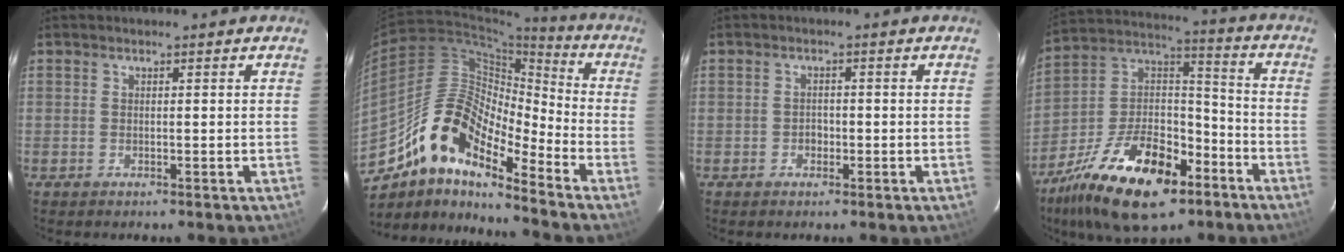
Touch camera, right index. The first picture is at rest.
{"total": 15.8, "force": [-11.4, 4.8, 9.9], "torque": [-0.169, 0.007, -0.228]}
{"total": 1.6, "force": [-0.6, 1.4, 0.6], "torque": [-0.011, 0.005, -0.007]}
{"total": 23.2, "force": [-13.2, 11.5, 15.2], "torque": [-0.297, 0.011, -0.219]}